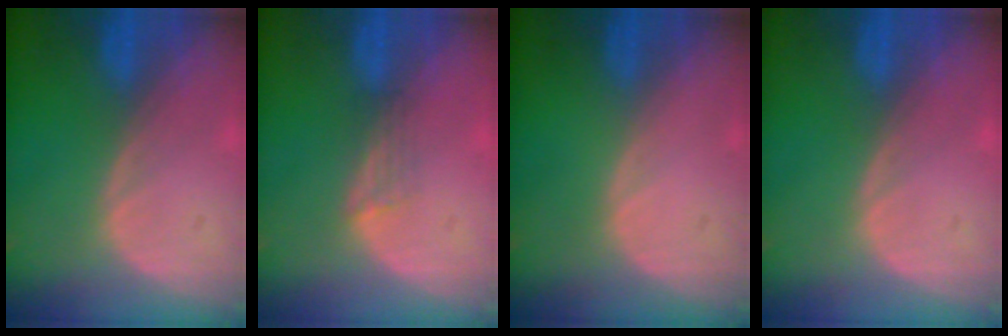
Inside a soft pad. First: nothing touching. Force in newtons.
{"total": 2.0, "press": 1.6, "slide": 1.3}
{"total": 0.0}
{"total": 0.0}